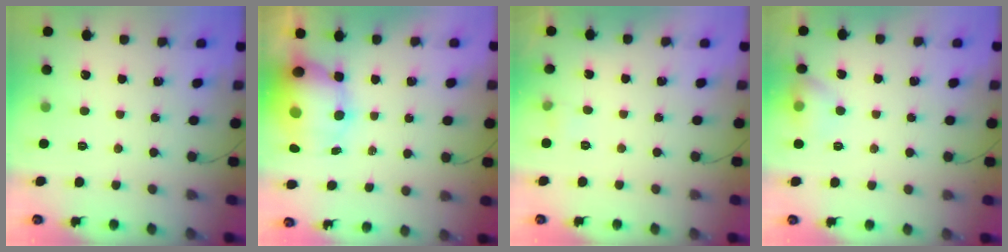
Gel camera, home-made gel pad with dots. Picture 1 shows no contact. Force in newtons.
{"total": 14.3, "press": 13.1, "slide": 5.8}
{"total": 3.3, "press": 3.0, "slide": 1.2}
{"total": 7.2, "press": 7.0, "slide": 1.8}